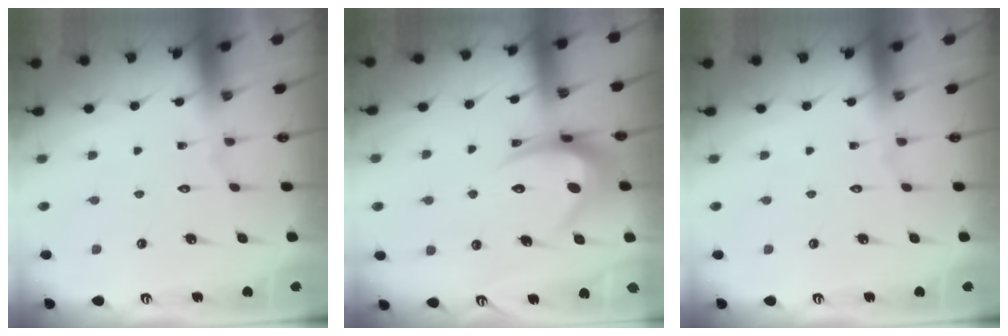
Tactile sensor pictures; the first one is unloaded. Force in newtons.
{"total": 10.5, "press": 10.5, "slide": 0.4}
{"total": 0.0}